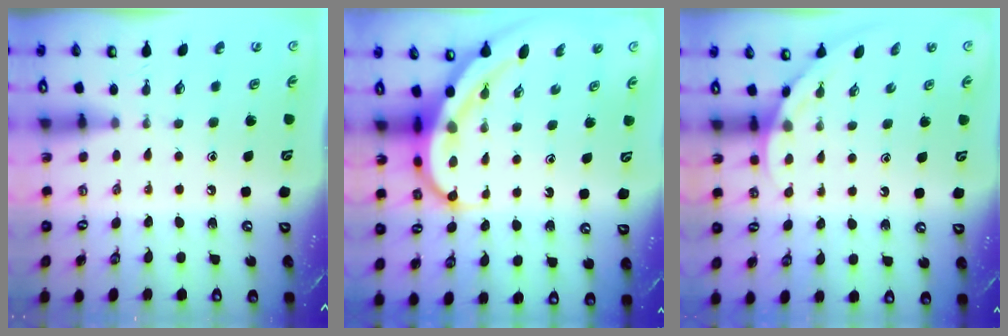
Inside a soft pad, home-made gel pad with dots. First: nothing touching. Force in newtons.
{"total": 8.9, "press": 8.8, "slide": 1.2}
{"total": 2.6, "press": 2.6, "slide": 0.1}